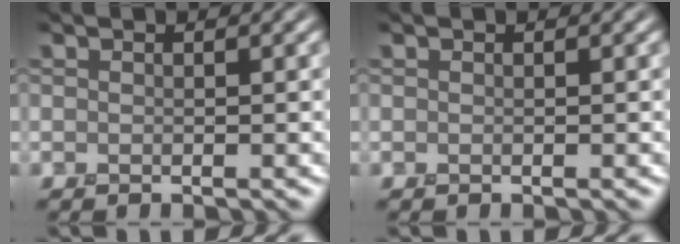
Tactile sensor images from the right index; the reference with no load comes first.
{"total": 0.0}